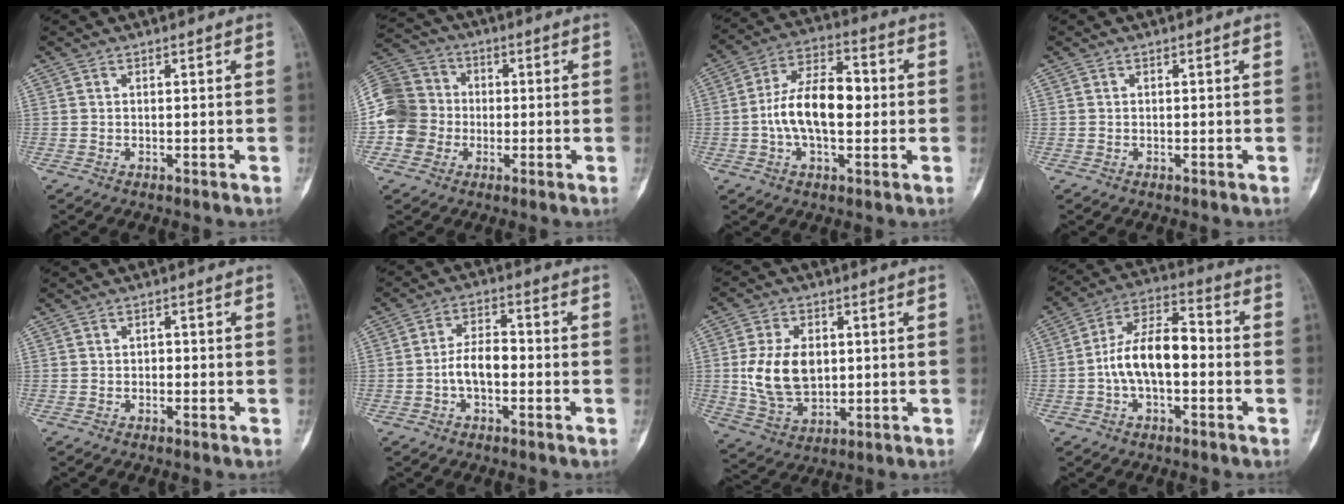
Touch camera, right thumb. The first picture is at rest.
{"total": 11.6, "force": [-1.7, 10.7, 4.1], "torque": [-0.074, 0.027, -0.036]}
{"total": 13.3, "force": [-0.6, 7.2, 11.2], "torque": [-0.190, 0.030, -0.017]}
{"total": 0.0}
{"total": 0.9, "force": [-0.2, 0.7, 0.4], "torque": [0.004, 0.005, -0.007]}
{"total": 6.0, "force": [-1.4, 3.3, 4.8], "torque": [-0.078, 0.026, -0.032]}
{"total": 12.3, "force": [0.8, 8.3, 9.0], "torque": [-0.148, -0.008, 0.028]}
{"total": 12.4, "force": [-1.6, 6.5, 10.4], "torque": [-0.182, 0.044, -0.037]}